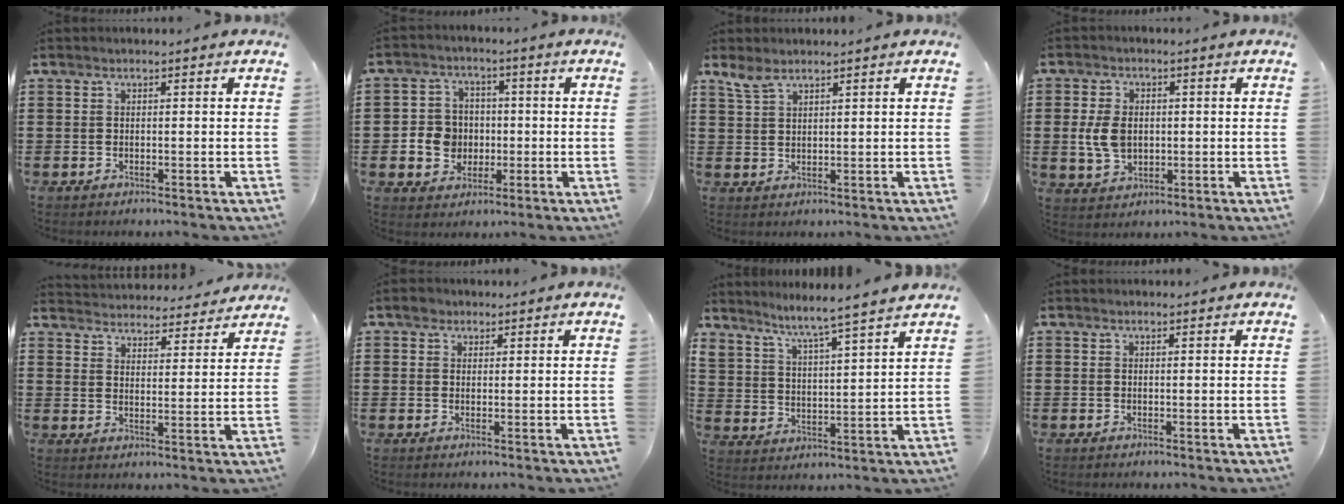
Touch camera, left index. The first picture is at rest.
{"total": 5.8, "force": [-0.8, 5.4, 1.7], "torque": [-0.050, 0.016, -0.012]}
{"total": 2.9, "force": [2.2, 0.9, 1.6], "torque": [-0.036, 0.000, 0.043]}
{"total": 5.7, "force": [0.1, 3.9, 4.1], "torque": [-0.106, 0.005, -0.004]}
{"total": 4.0, "force": [4.0, 0.0, -0.3], "torque": [-0.014, -0.030, 0.070]}
{"total": 1.7, "force": [1.2, 1.2, 0.2], "torque": [-0.002, 0.005, 0.020]}
{"total": 4.8, "force": [4.5, -1.2, 1.0], "torque": [-0.041, -0.042, 0.071]}
{"total": 0.0}